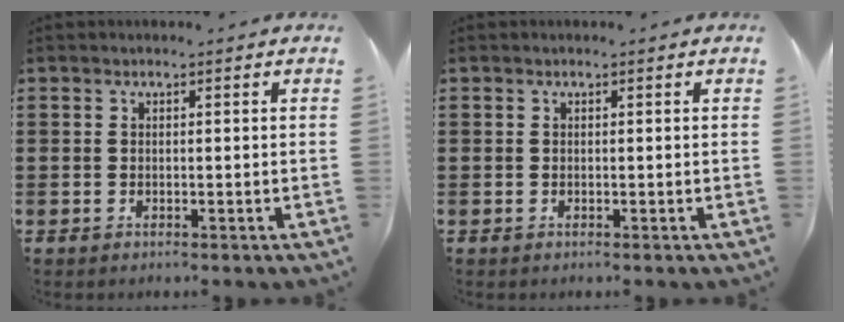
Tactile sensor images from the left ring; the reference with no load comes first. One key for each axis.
{"total": 0.0}